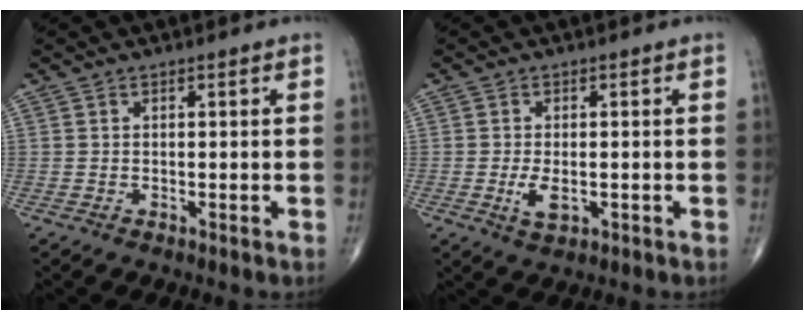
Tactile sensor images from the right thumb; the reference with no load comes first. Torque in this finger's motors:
{"motor_torque": [-0.10, 0.18, 0.29, -0.05, 0.14]}